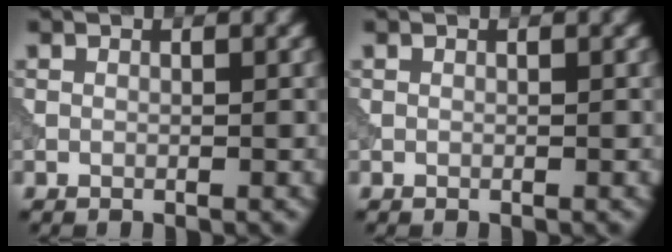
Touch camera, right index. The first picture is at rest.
{"total": 0.0}